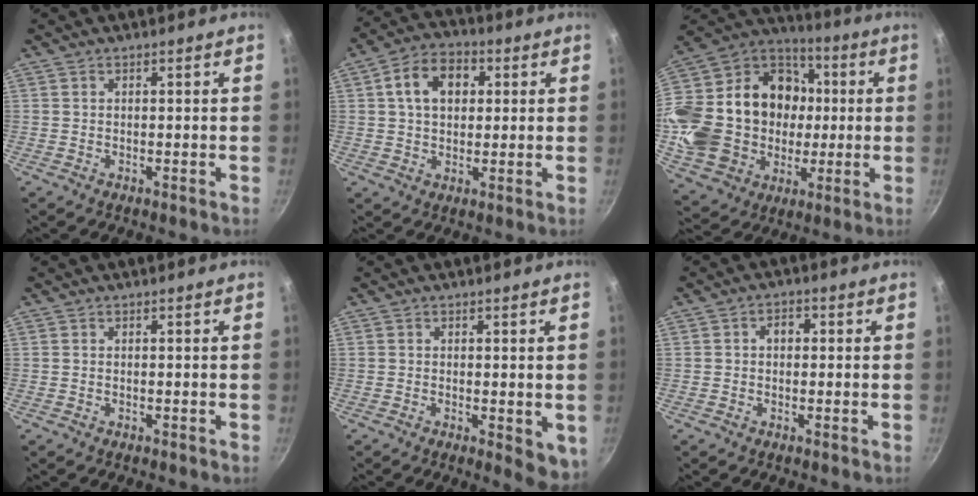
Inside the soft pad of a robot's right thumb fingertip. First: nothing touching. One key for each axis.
{"total": 10.1, "fx": 2.4, "fy": 7.2, "fz": 6.7, "tx": -0.087, "ty": 0.015, "tz": 0.028}
{"total": 29.6, "fx": 0.6, "fy": 24.5, "fz": 16.5, "tx": -0.306, "ty": 0.046, "tz": 0.036}
{"total": 0.0}
{"total": 5.1, "fx": -0.7, "fy": 2.2, "fz": 4.5, "tx": -0.052, "ty": -0.009, "tz": -0.006}
{"total": 2.7, "fx": 0.2, "fy": 2.1, "fz": 1.7, "tx": -0.014, "ty": 0.009, "tz": -0.002}